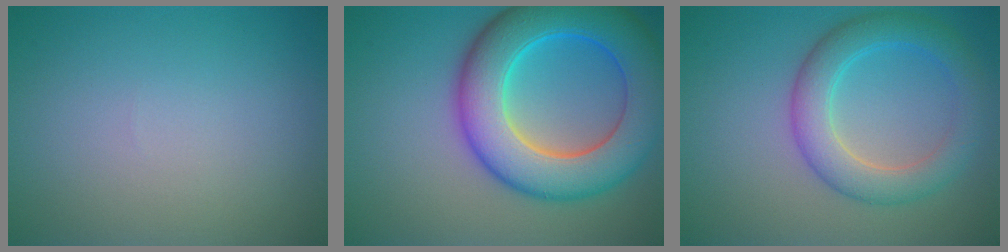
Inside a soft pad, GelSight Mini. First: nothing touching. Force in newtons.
{"total": 11.0, "press": 11.0, "slide": 0.2}
{"total": 5.0, "press": 5.0, "slide": 0.2}